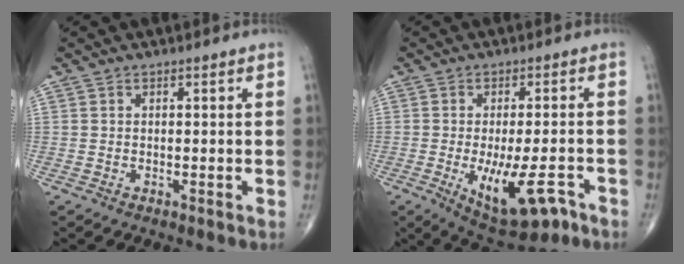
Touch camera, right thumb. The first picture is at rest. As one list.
[{"total": 12.3, "force": [-4.7, 4.8, 10.3], "torque": [-0.155, 0.005, -0.060]}]